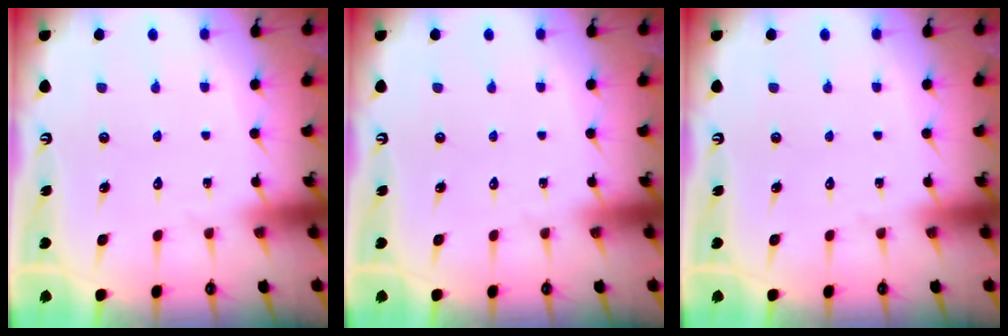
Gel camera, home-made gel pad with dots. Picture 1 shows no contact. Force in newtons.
{"total": 0.0}
{"total": 0.0}